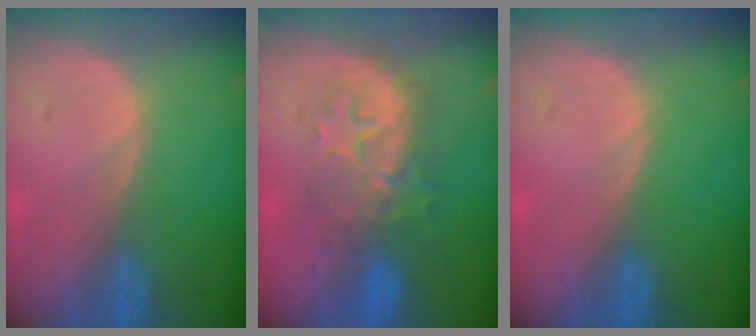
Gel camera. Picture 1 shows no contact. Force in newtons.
{"total": 8.3, "press": 8.2, "slide": 1.4}
{"total": 0.0}